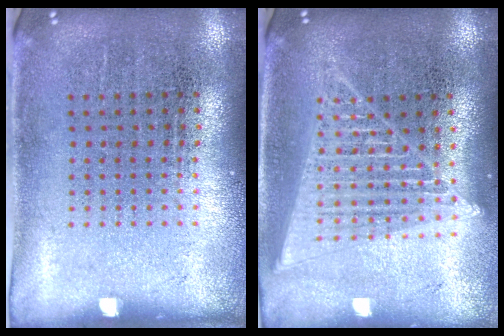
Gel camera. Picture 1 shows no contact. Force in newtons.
{"total": 1.8, "press": 1.6, "slide": 0.8}